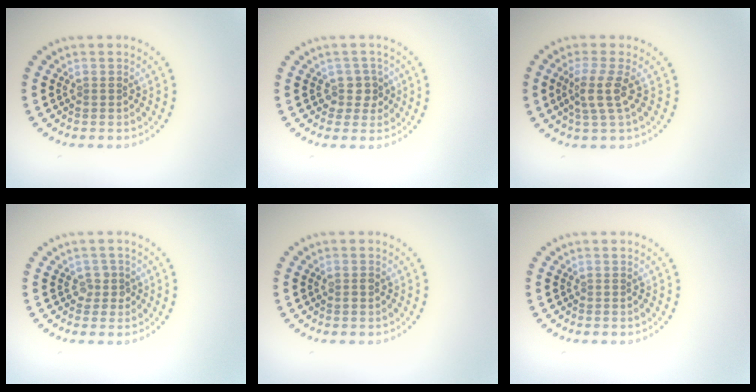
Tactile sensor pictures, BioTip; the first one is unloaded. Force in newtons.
{"total": 2.2, "press": 1.7, "slide": 1.3}
{"total": 2.7, "press": 2.1, "slide": 1.7}
{"total": 1.3, "press": 1.1, "slide": 0.7}
{"total": 0.8, "press": 0.8, "slide": 0.2}
{"total": 0.0}